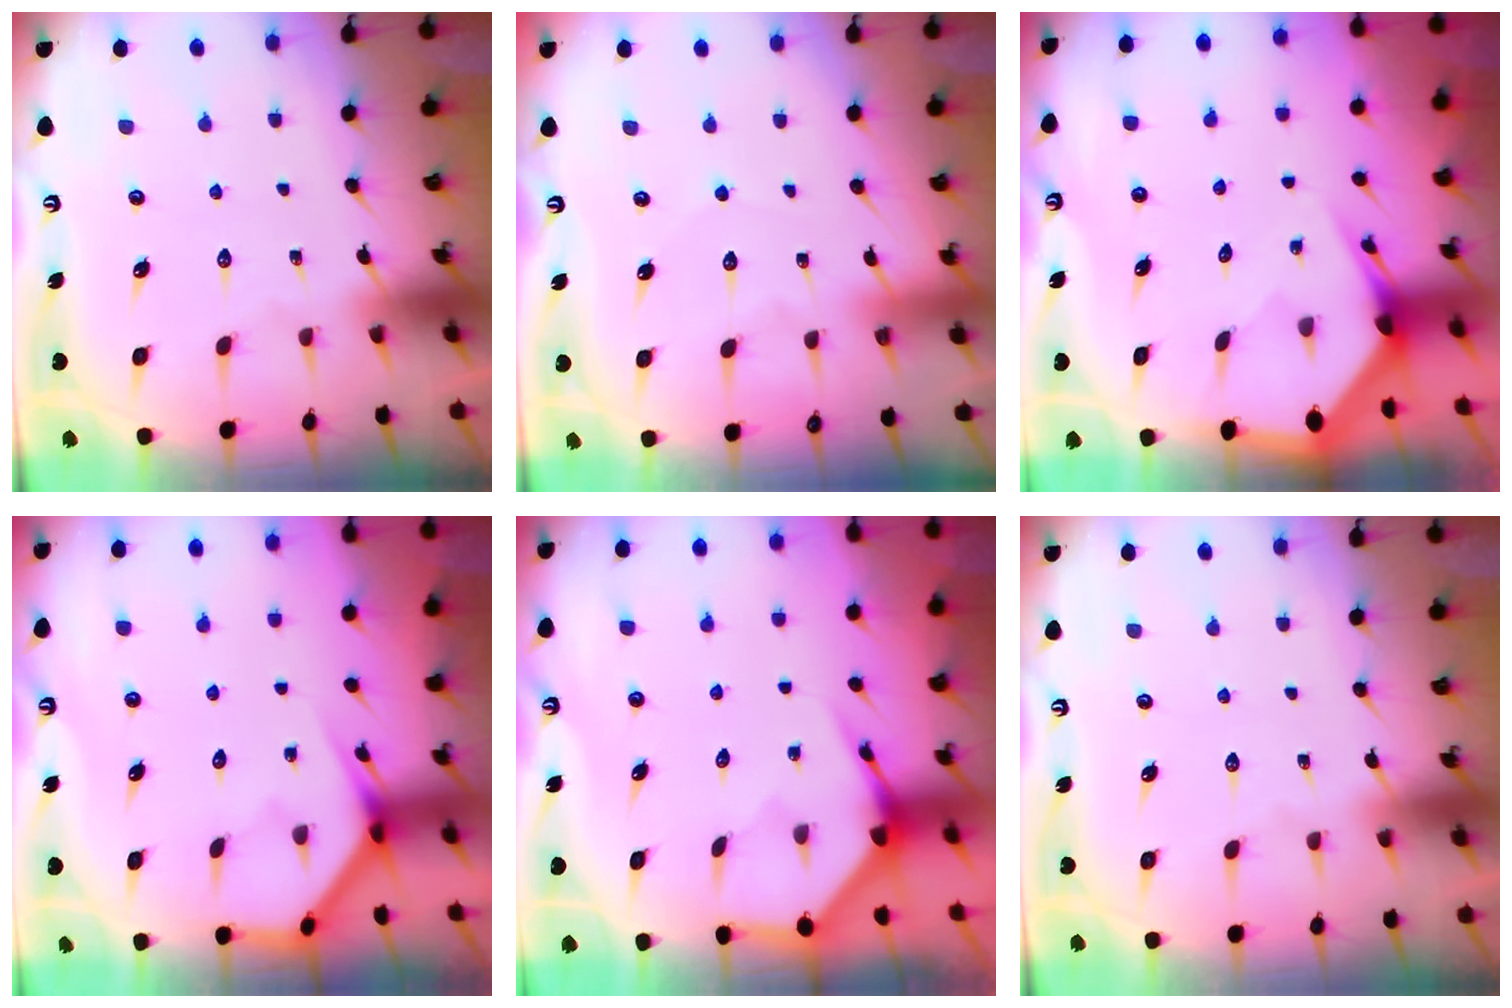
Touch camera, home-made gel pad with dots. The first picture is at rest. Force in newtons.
{"total": 2.6, "press": 2.6, "slide": 0.2}
{"total": 3.3, "press": 3.3, "slide": 0.2}
{"total": 3.8, "press": 3.8, "slide": 0.3}
{"total": 3.9, "press": 3.9, "slide": 0.3}
{"total": 0.0}